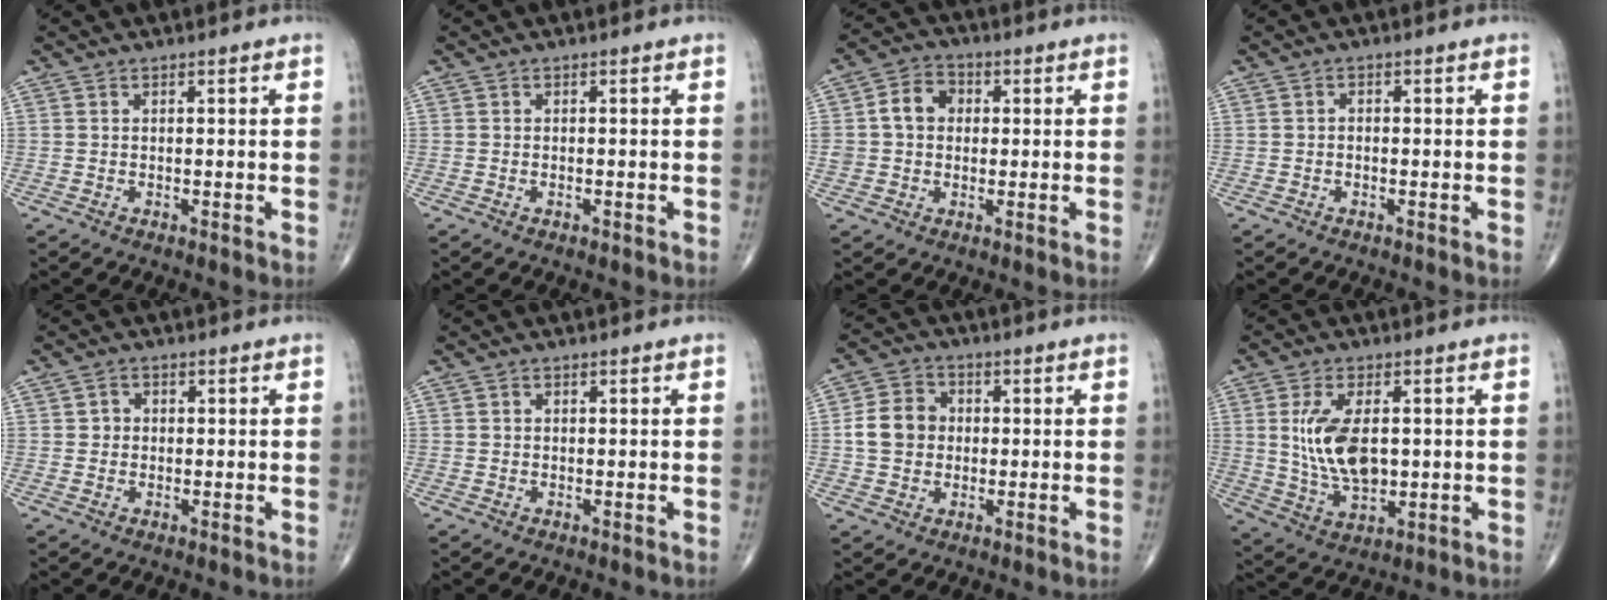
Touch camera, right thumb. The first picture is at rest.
{"total": 0.7, "force": [-0.3, 0.3, 0.5], "torque": [-0.012, 0.003, -0.004]}
{"total": 7.6, "force": [0.8, 6.3, 4.2], "torque": [-0.058, 0.018, 0.007]}
{"total": 0.9, "force": [-0.3, 0.7, 0.5], "torque": [0.000, 0.004, -0.009]}
{"total": 2.1, "force": [0.2, 2.0, 0.8], "torque": [0.001, 0.004, -0.001]}
{"total": 0.6, "force": [0.2, 0.6, 0.2], "torque": [0.001, 0.001, 0.002]}
{"total": 8.1, "force": [0.1, 6.9, 4.2], "torque": [-0.059, 0.016, -0.007]}
{"total": 11.6, "force": [1.2, 6.3, 9.7], "torque": [-0.176, -0.011, 0.032]}